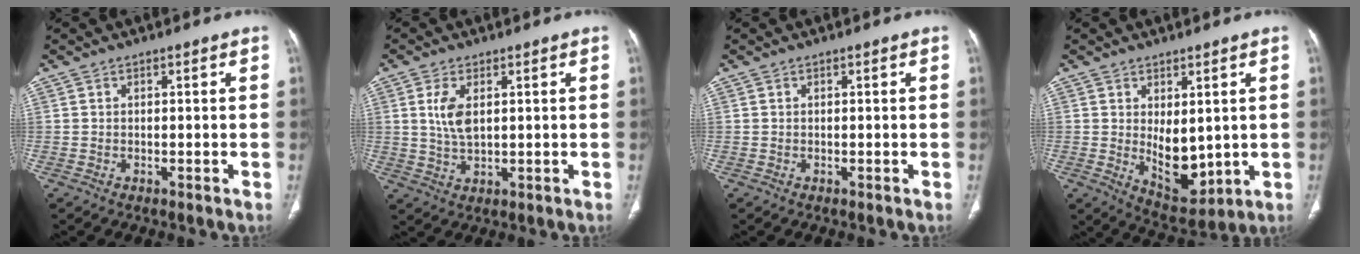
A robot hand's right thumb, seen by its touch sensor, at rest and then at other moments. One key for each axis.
{"total": 5.4, "fx": 1.4, "fy": 2.6, "fz": 4.5, "tx": -0.093, "ty": -0.007, "tz": 0.032}
{"total": 0.0}
{"total": 9.1, "fx": 0.5, "fy": 4.9, "fz": 7.6, "tx": -0.086, "ty": -0.023, "tz": 0.033}